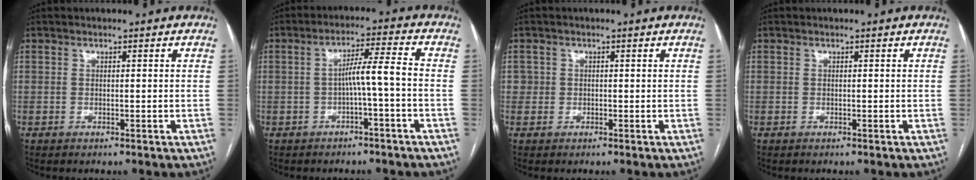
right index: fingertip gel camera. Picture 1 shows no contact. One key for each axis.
{"total": 5.0, "fx": -1.2, "fy": -0.5, "fz": 4.9, "tx": -0.080, "ty": 0.018, "tz": -0.019}
{"total": 1.5, "fx": 0.2, "fy": 1.5, "fz": 0.1, "tx": 0.013, "ty": 0.005, "tz": -0.001}
{"total": 0.0}